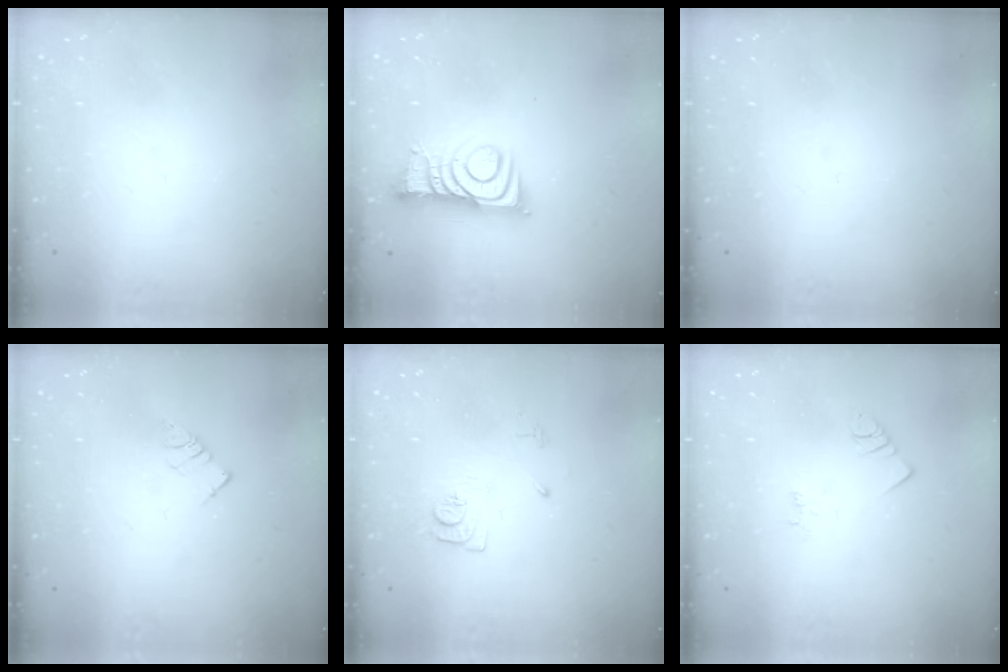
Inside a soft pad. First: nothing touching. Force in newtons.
{"total": 10.0, "press": 9.9, "slide": 1.0}
{"total": 0.0}
{"total": 3.3, "press": 3.3, "slide": 0.3}
{"total": 8.4, "press": 8.3, "slide": 0.8}
{"total": 1.4, "press": 1.4, "slide": 0.3}